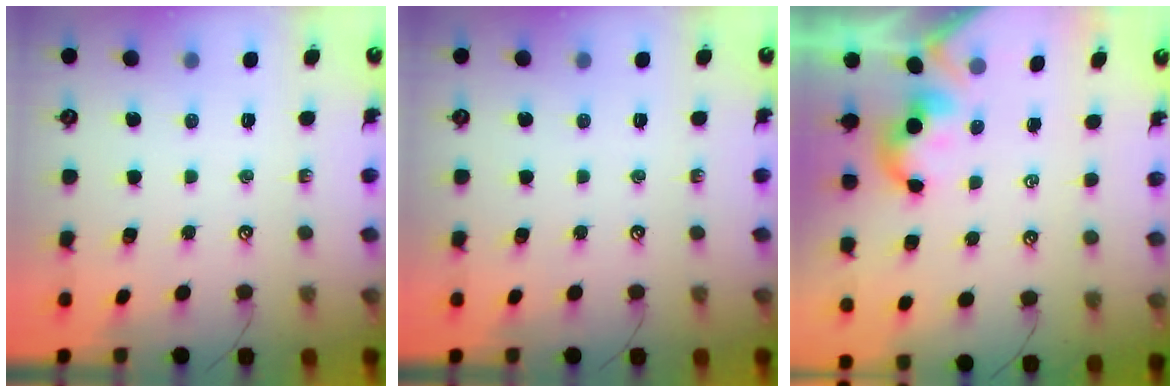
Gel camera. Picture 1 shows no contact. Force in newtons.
{"total": 0.0}
{"total": 0.0}